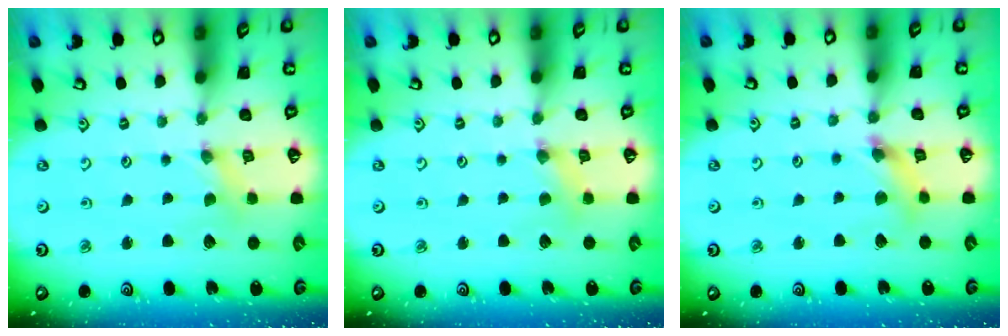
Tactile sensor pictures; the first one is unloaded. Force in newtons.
{"total": 1.3, "press": 1.3, "slide": 0.3}
{"total": 5.9, "press": 5.9, "slide": 0.5}